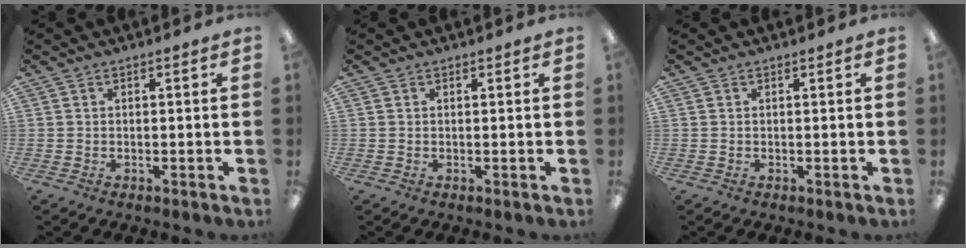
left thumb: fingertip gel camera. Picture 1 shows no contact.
{"total": 0.0}
{"total": 0.0}